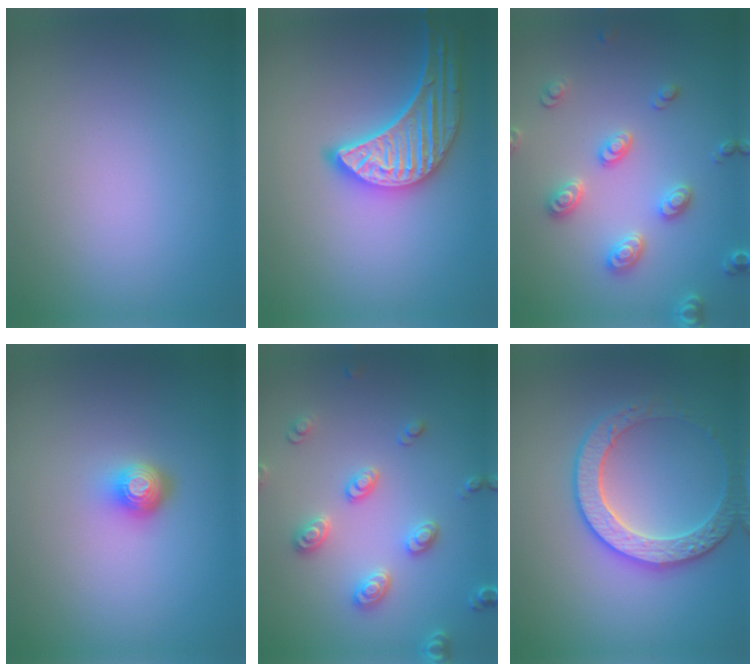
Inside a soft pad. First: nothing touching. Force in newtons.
{"total": 4.9, "press": 4.5, "slide": 2.0}
{"total": 3.1, "press": 3.0, "slide": 0.5}
{"total": 2.0, "press": 1.5, "slide": 1.4}
{"total": 2.9, "press": 2.8, "slide": 0.4}
{"total": 3.8, "press": 3.8, "slide": 0.7}